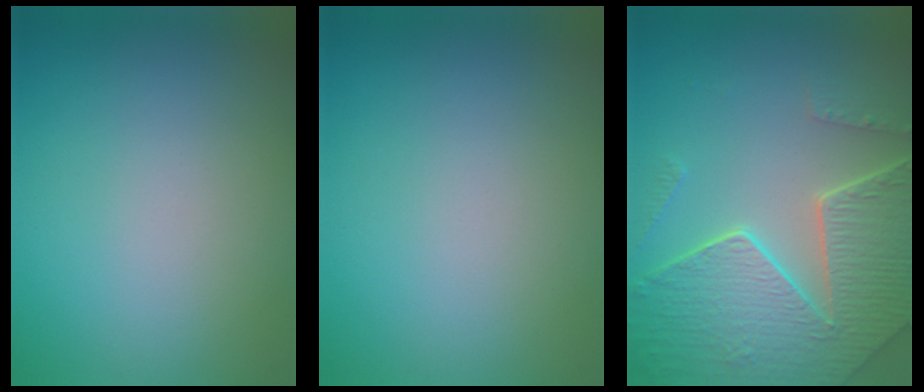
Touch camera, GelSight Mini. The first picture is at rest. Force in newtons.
{"total": 0.0}
{"total": 8.1, "press": 5.8, "slide": 5.6}